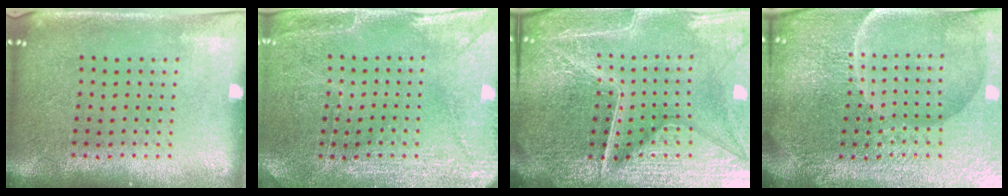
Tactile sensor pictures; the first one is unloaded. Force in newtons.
{"total": 2.9, "press": 2.8, "slide": 0.5}
{"total": 7.0, "press": 6.1, "slide": 3.4}
{"total": 6.7, "press": 6.0, "slide": 3.1}